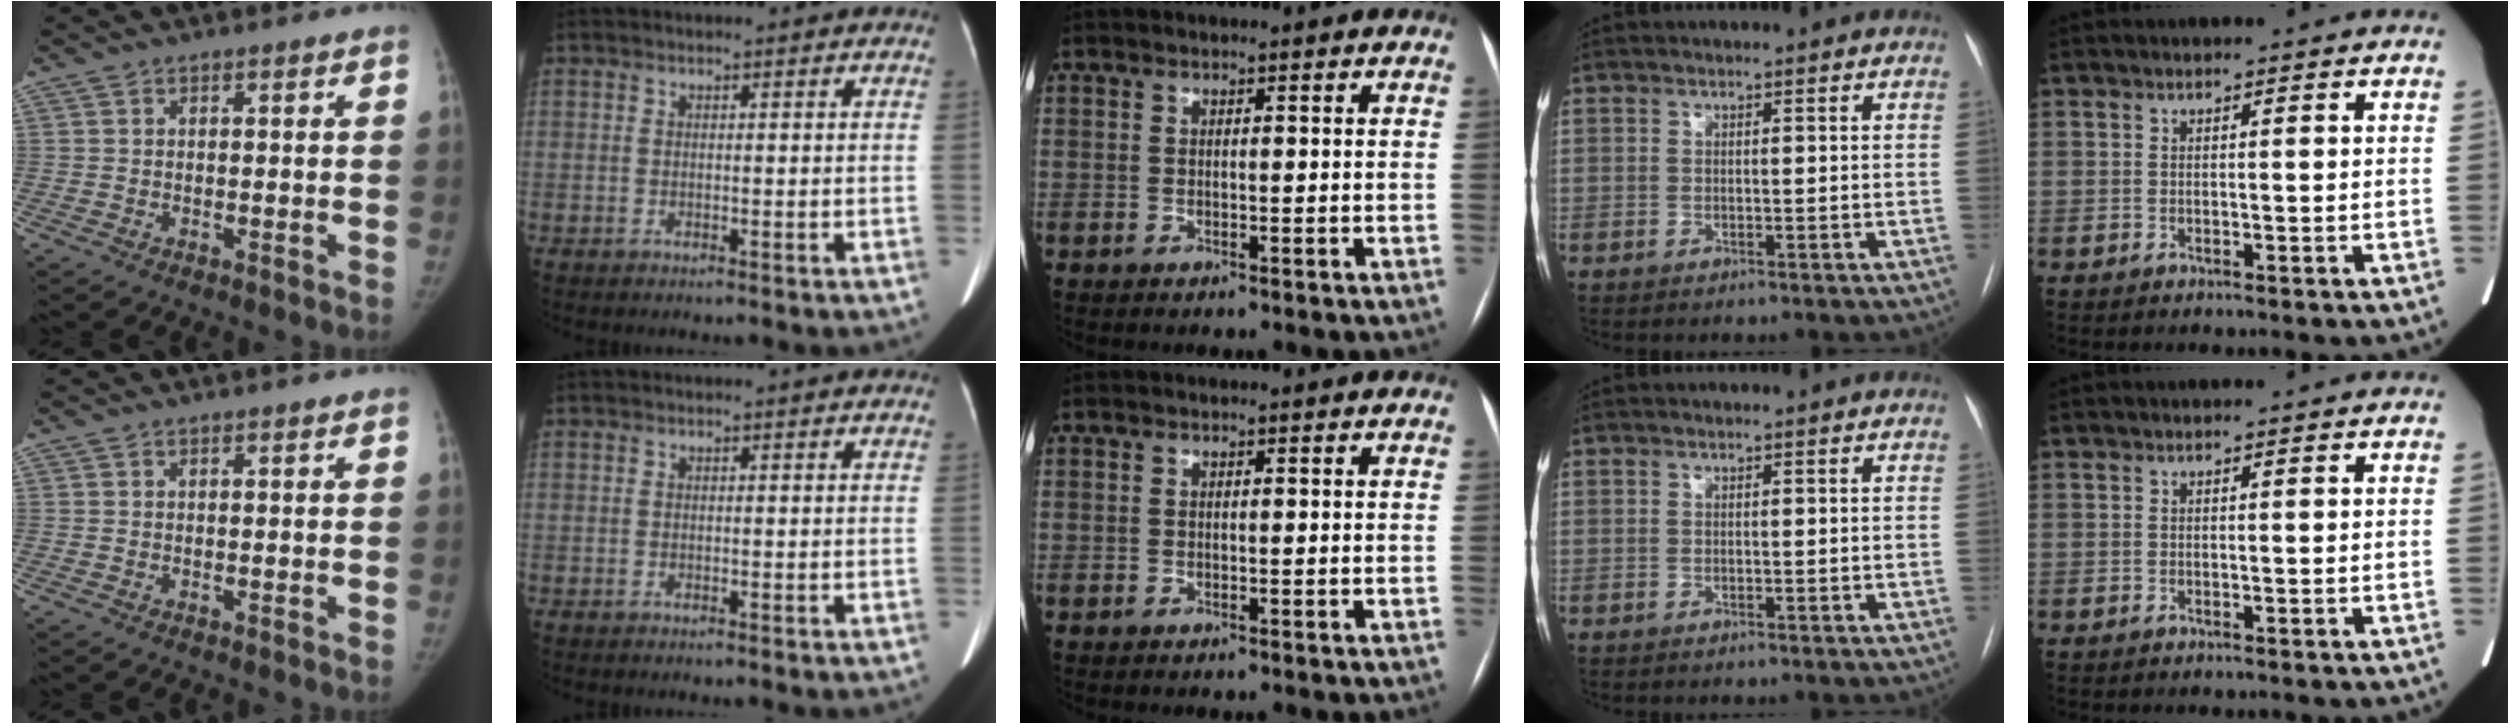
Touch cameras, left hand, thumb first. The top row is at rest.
{}